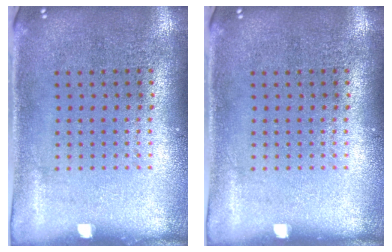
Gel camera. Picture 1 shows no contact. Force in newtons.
{"total": 0.0}